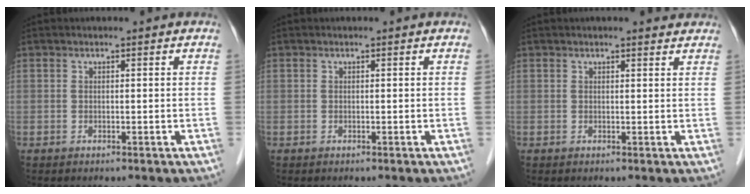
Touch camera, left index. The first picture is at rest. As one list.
[{"total": 0.0}, {"total": 3.5, "force": [3.3, 0.7, 1.2], "torque": [-0.014, 0.010, 0.031]}]